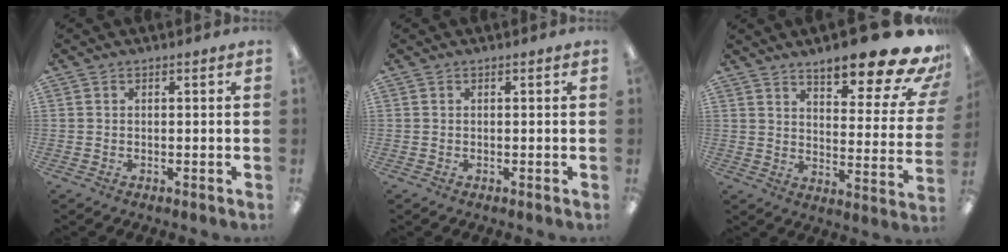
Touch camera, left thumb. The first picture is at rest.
{"total": 0.0}
{"total": 17.4, "force": [13.2, 4.0, 10.5], "torque": [-0.139, -0.105, 0.214]}